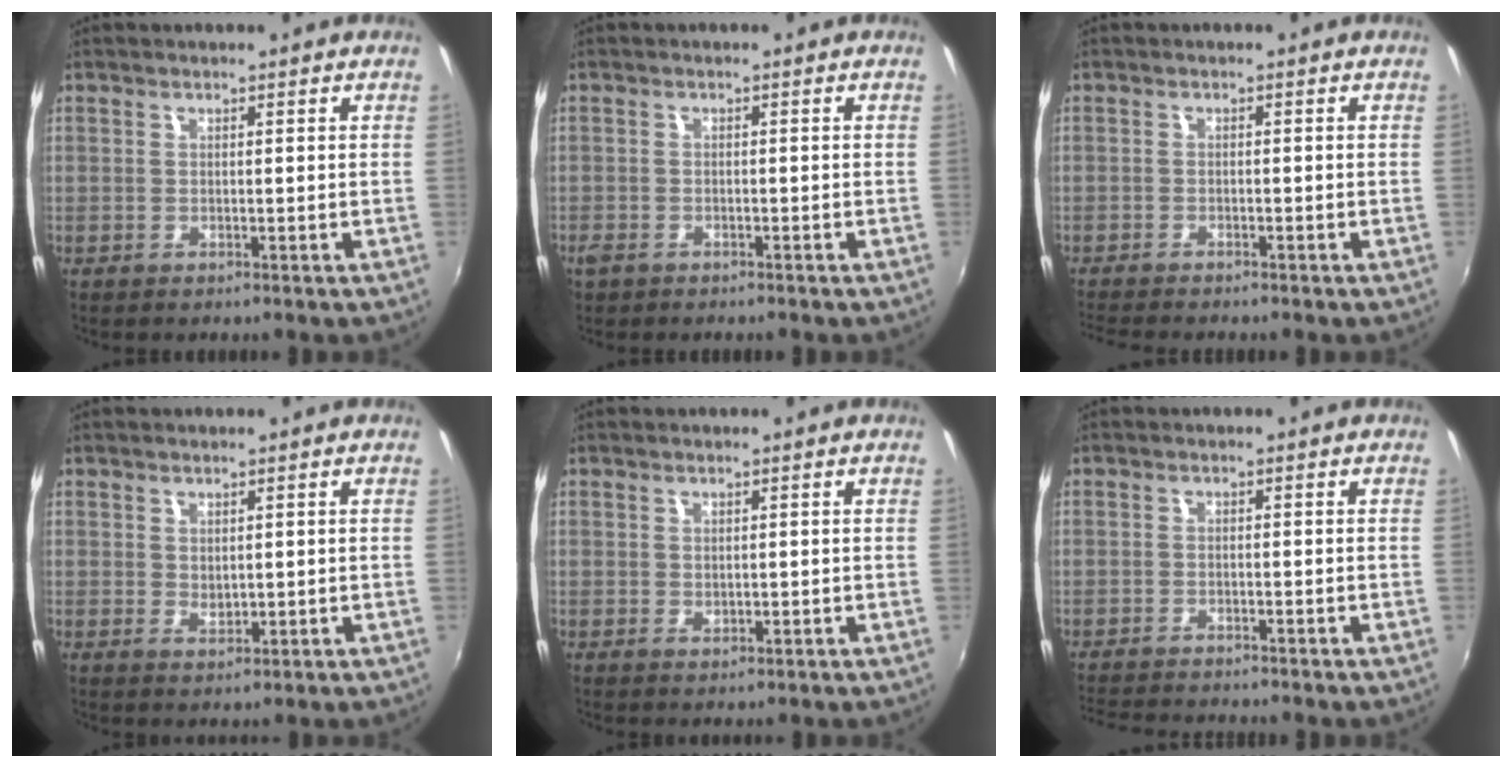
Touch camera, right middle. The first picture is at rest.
{"total": 2.4, "force": [-1.8, 1.3, 0.9], "torque": [-0.025, -0.005, -0.032]}
{"total": 5.6, "force": [-5.0, 0.6, 2.4], "torque": [-0.054, -0.018, -0.081]}
{"total": 1.6, "force": [0.6, 1.1, 1.0], "torque": [-0.013, 0.000, 0.011]}
{"total": 0.8, "force": [0.1, 0.7, 0.4], "torque": [-0.004, 0.000, 0.001]}
{"total": 6.9, "force": [-6.4, 0.7, 2.4], "torque": [-0.062, -0.017, -0.105]}